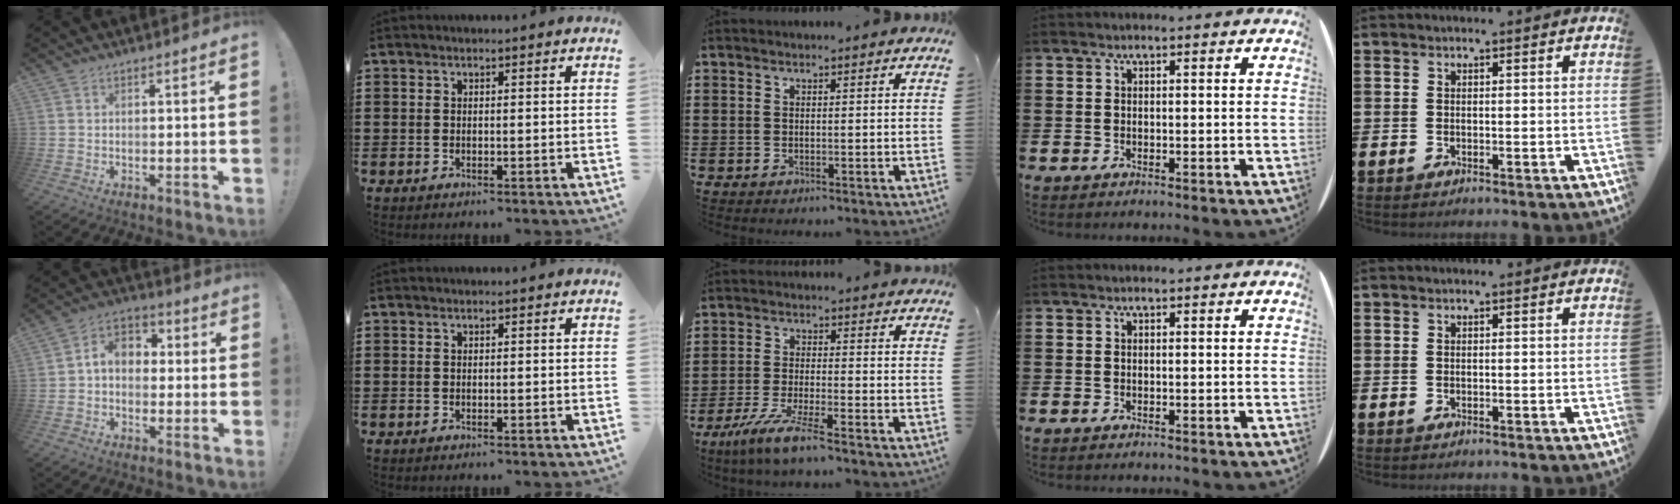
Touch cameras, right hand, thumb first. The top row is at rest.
{"thumb": {"total": 7.6, "force": [0.4, 5.6, 5.1], "torque": [-0.088, 0.019, 0.012]}, "middle": {"total": 6.2, "force": [-4.8, -0.2, 4.0], "torque": [-0.090, -0.020, -0.093]}}